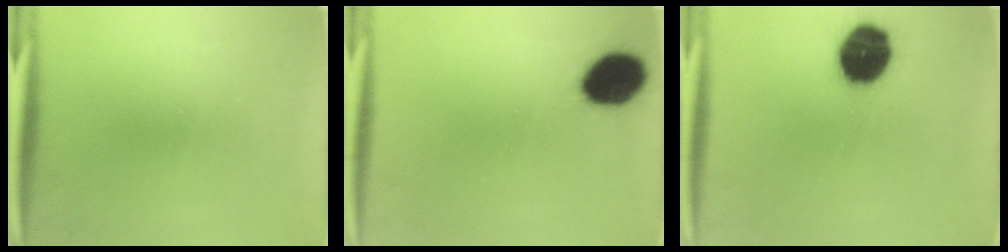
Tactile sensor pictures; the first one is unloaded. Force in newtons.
{"total": 12.0}
{"total": 14.4}